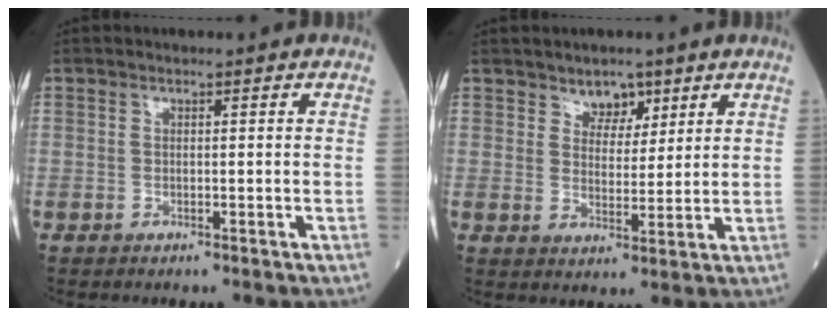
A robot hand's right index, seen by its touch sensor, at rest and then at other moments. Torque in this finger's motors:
{"motor_torque": [0.13, 0.07, 0.00, 0.00]}